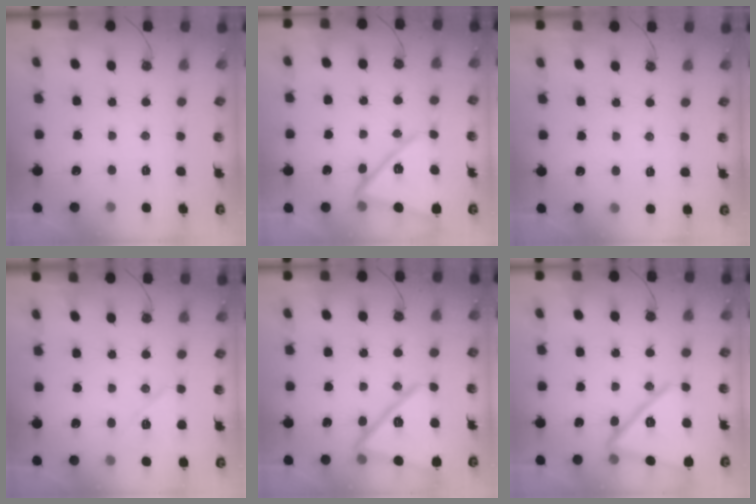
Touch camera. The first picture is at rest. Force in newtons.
{"total": 14.2, "press": 14.1, "slide": 1.2}
{"total": 1.6, "press": 1.5, "slide": 0.5}
{"total": 8.6, "press": 8.6, "slide": 0.6}
{"total": 18.9, "press": 18.9, "slide": 1.2}
{"total": 18.4, "press": 18.4, "slide": 1.1}